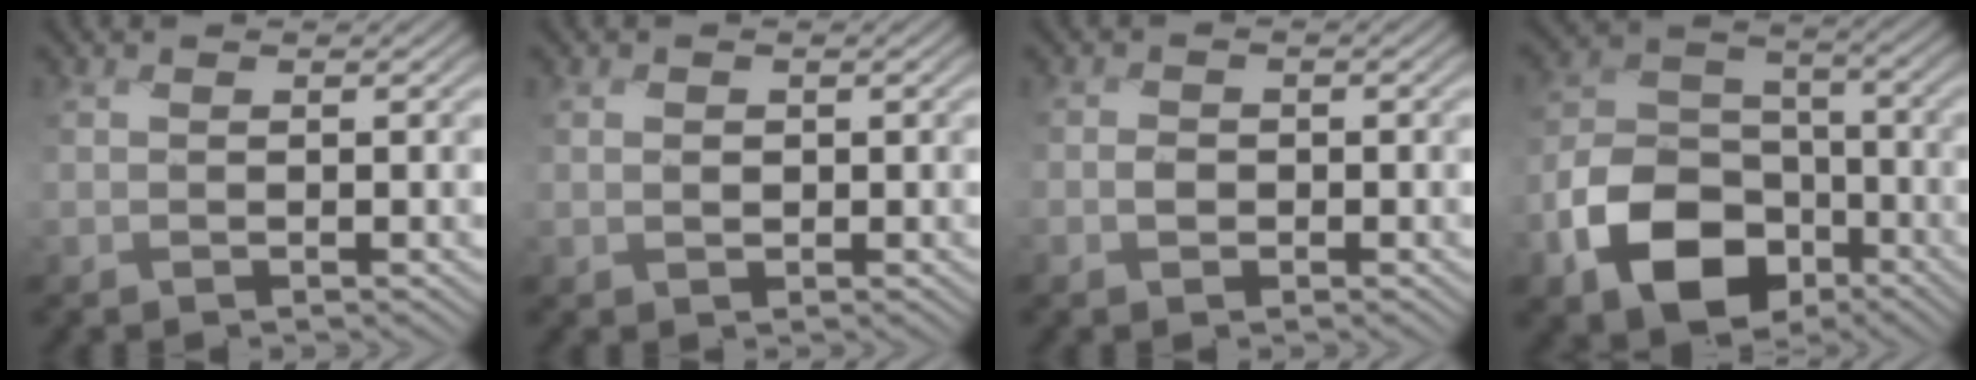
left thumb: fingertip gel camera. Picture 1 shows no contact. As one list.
[{"total": 1.0, "force": [-0.2, 0.9, 0.5], "torque": [-0.008, -0.002, -0.005]}, {"total": 1.2, "force": [-1.0, 0.7, 0.1], "torque": [0.004, -0.001, -0.026]}, {"total": 11.9, "force": [-6.5, 8.0, 5.8], "torque": [-0.117, -0.024, -0.130]}]